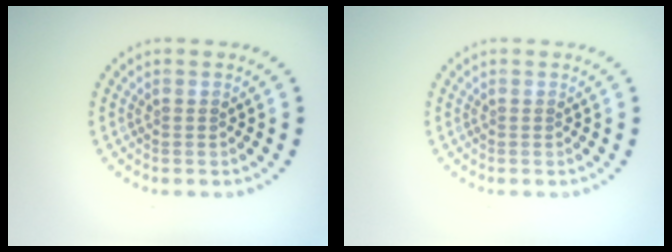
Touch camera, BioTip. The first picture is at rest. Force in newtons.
{"total": 0.0}